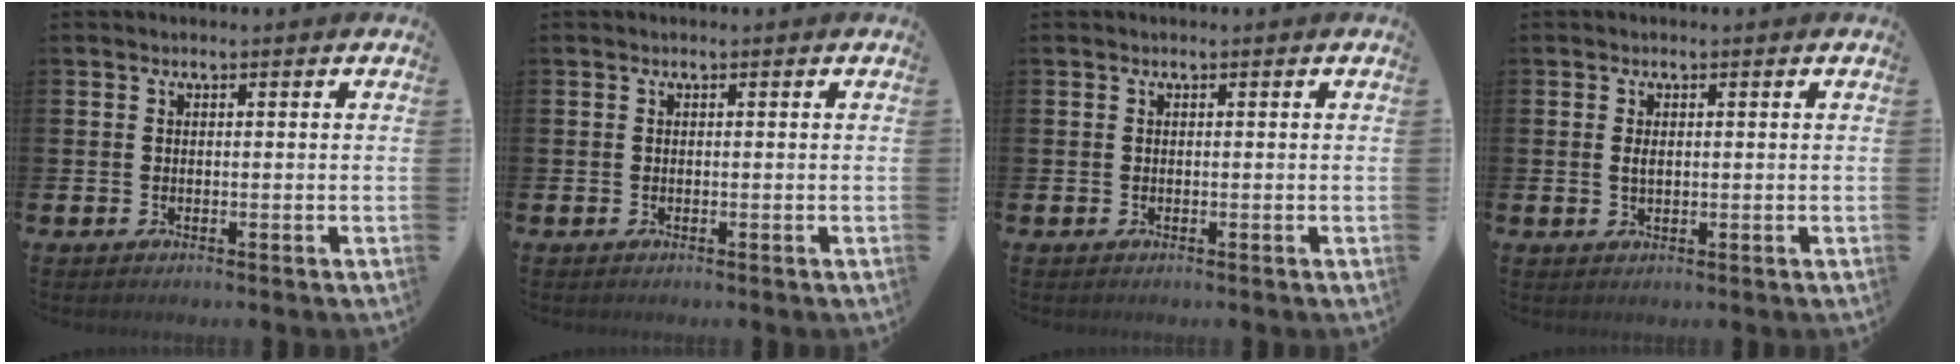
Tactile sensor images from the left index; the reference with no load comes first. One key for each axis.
{"total": 0.0}
{"total": 0.0}
{"total": 1.3, "fx": 0.3, "fy": 0.7, "fz": 1.0, "tx": -0.009, "ty": 0.001, "tz": 0.002}